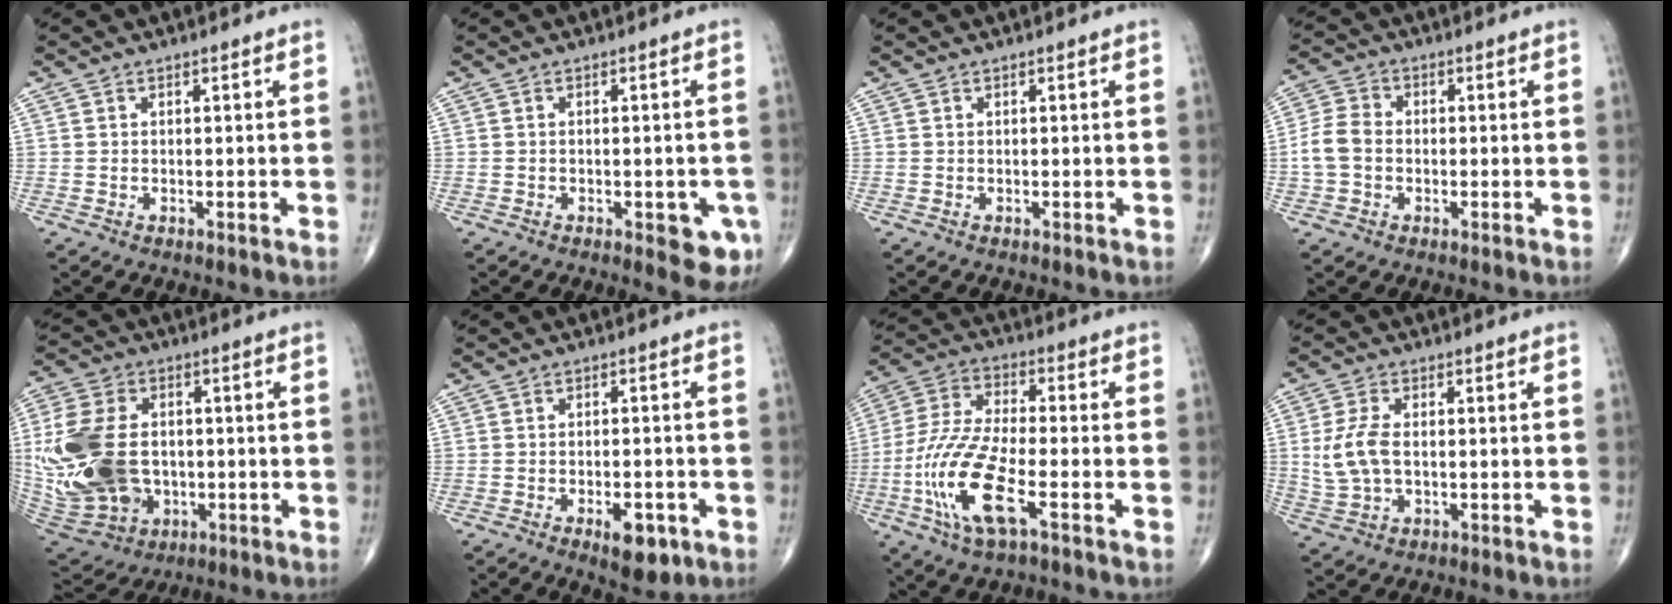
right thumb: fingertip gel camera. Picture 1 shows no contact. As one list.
[{"total": 6.2, "force": [-2.4, 2.6, 5.1], "torque": [-0.041, 0.000, -0.025]}, {"total": 0.0}, {"total": 6.1, "force": [-0.9, 4.7, 3.8], "torque": [-0.079, 0.018, -0.026]}, {"total": 23.4, "force": [-0.8, 16.5, 16.5], "torque": [-0.369, -0.003, 0.007]}, {"total": 6.6, "force": [-3.0, 2.9, 5.0], "torque": [-0.060, 0.009, -0.037]}, {"total": 15.5, "force": [-5.4, 4.8, 13.7], "torque": [-0.305, 0.016, -0.106]}, {"total": 7.3, "force": [0.1, 4.2, 6.0], "torque": [-0.132, 0.002, 0.004]}]